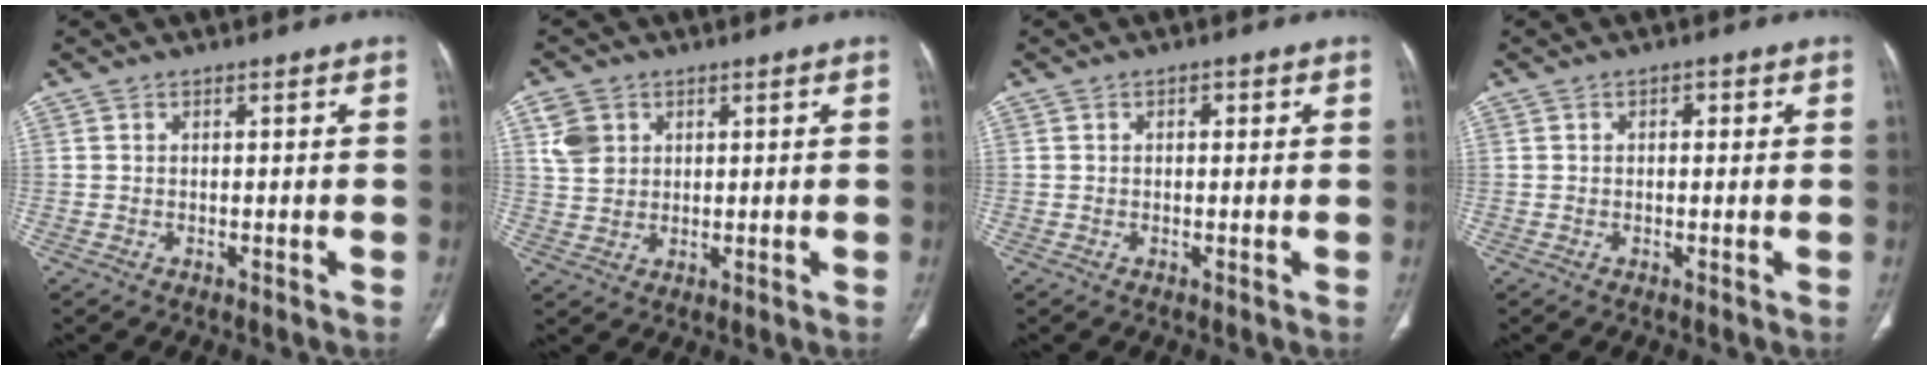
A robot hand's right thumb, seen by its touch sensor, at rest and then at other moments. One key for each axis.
{"total": 5.5, "fx": 2.3, "fy": 4.4, "fz": 2.4, "tx": -0.032, "ty": -0.006, "tz": 0.051}
{"total": 1.4, "fx": 0.5, "fy": 0.8, "fz": 1.0, "tx": -0.011, "ty": 0.002, "tz": 0.008}
{"total": 1.5, "fx": 0.5, "fy": 1.0, "fz": 1.0, "tx": -0.010, "ty": 0.003, "tz": 0.006}